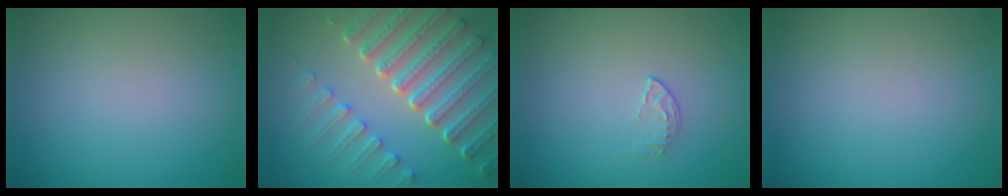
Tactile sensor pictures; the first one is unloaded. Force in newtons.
{"total": 8.1, "press": 6.0, "slide": 5.4}
{"total": 0.8, "press": 0.6, "slide": 0.6}
{"total": 0.0}